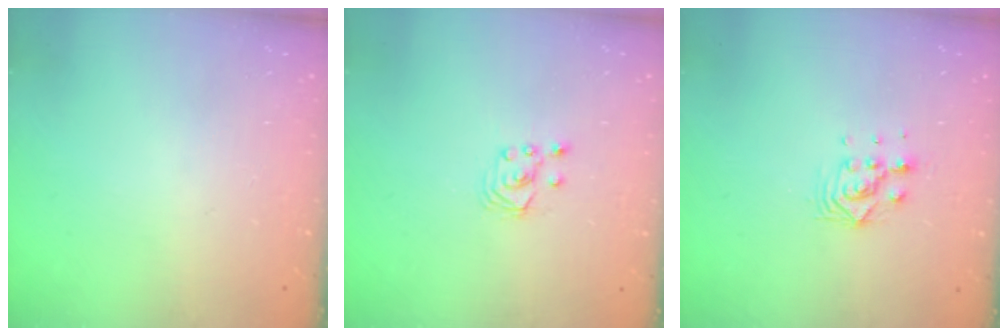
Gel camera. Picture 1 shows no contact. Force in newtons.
{"total": 2.6, "press": 2.6, "slide": 0.3}
{"total": 7.0, "press": 7.0, "slide": 0.5}